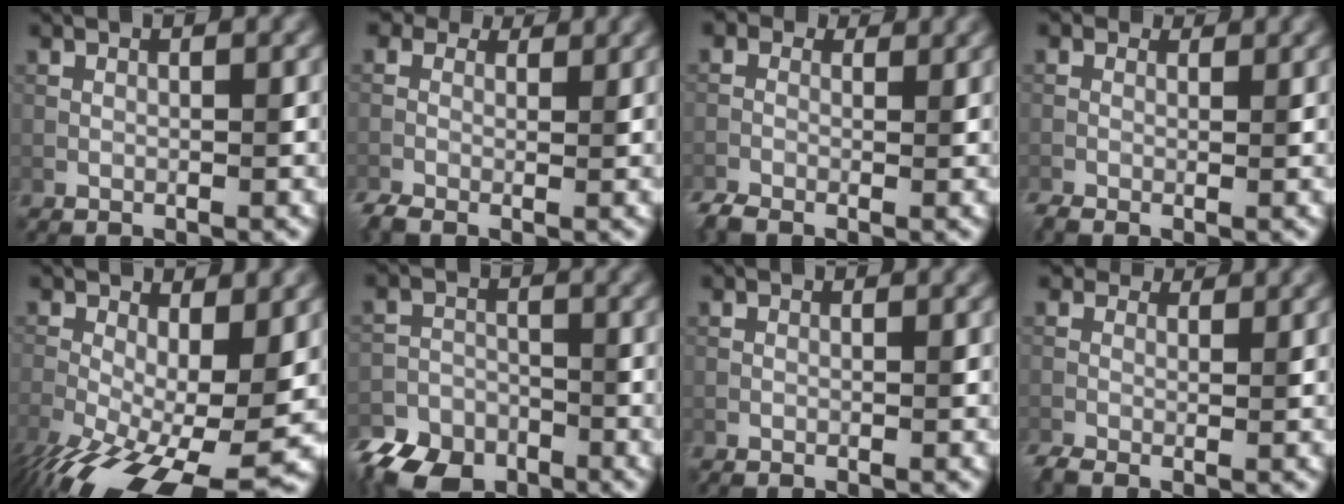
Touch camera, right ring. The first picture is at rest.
{"total": 3.9, "force": [0.6, 2.8, 2.6], "torque": [-0.056, -0.002, 0.005]}
{"total": 3.0, "force": [-1.1, 2.1, 1.8], "torque": [-0.040, -0.003, -0.023]}
{"total": 1.9, "force": [-0.3, 1.4, 1.3], "torque": [-0.027, -0.004, -0.009]}
{"total": 13.6, "force": [-4.9, 5.8, 11.2], "torque": [-0.212, -0.038, -0.066]}
{"total": 7.2, "force": [-5.8, 3.7, 2.1], "torque": [-0.039, -0.013, -0.100]}
{"total": 0.0}
{"total": 3.0, "force": [0.7, 2.1, 2.1], "torque": [-0.045, -0.006, 0.004]}